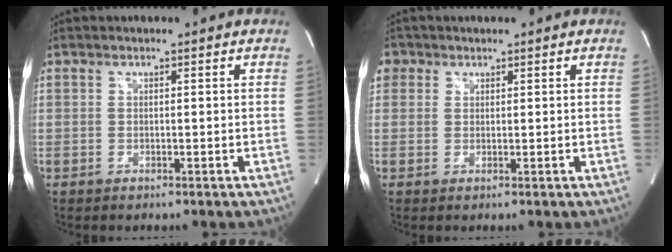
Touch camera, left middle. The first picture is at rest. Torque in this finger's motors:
{"motor_torque": [0.33, -0.27, 0.18, 0.04]}